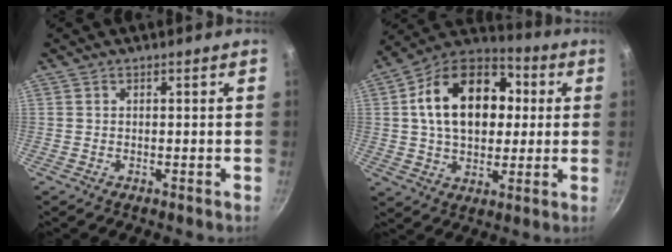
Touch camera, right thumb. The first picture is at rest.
{"total": 21.2, "force": [3.4, 14.4, 15.1], "torque": [-0.221, 0.026, 0.042]}